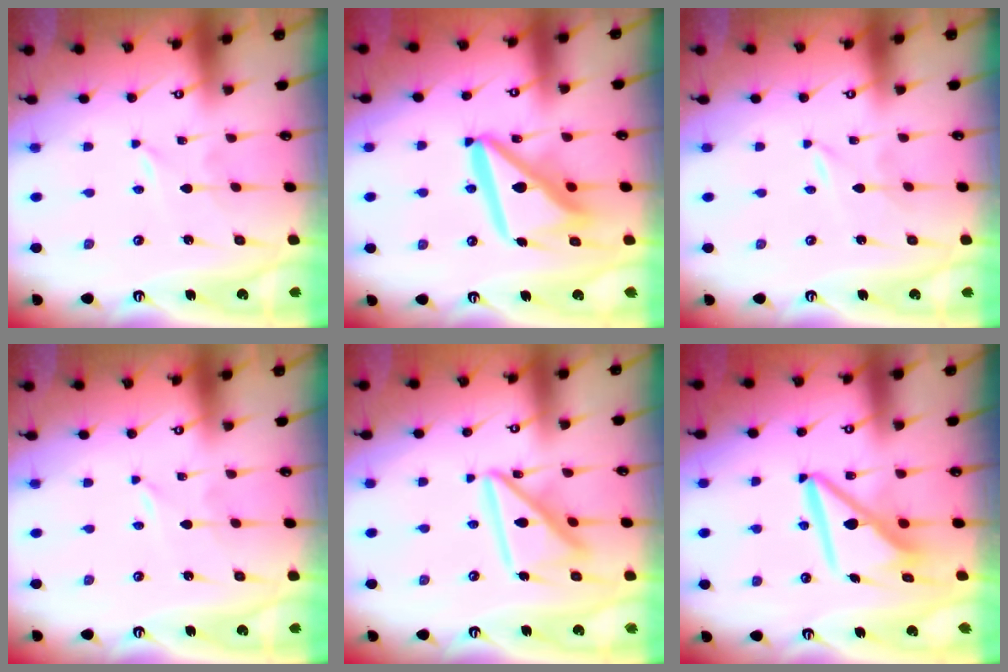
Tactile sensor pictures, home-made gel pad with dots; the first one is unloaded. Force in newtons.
{"total": 15.9, "press": 15.8, "slide": 1.9}
{"total": 0.0}
{"total": 0.0}
{"total": 14.7, "press": 14.6, "slide": 1.6}
{"total": 9.9, "press": 9.8, "slide": 1.3}